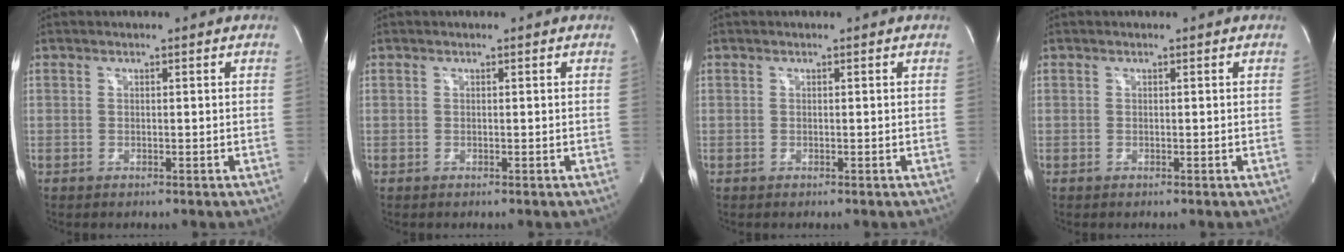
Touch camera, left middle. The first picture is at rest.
{"total": 0.0}
{"total": 0.0}
{"total": 0.0}